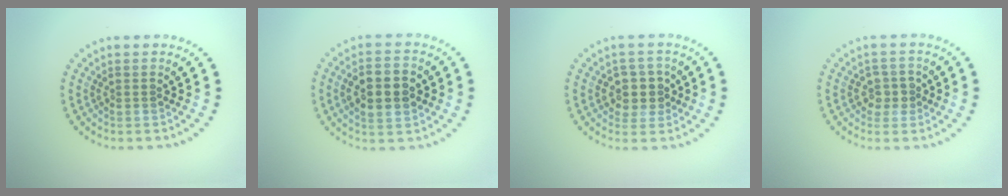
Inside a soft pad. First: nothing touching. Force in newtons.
{"total": 5.2, "press": 5.1, "slide": 0.3}
{"total": 2.9, "press": 2.7, "slide": 1.2}
{"total": 1.8, "press": 1.7, "slide": 0.4}